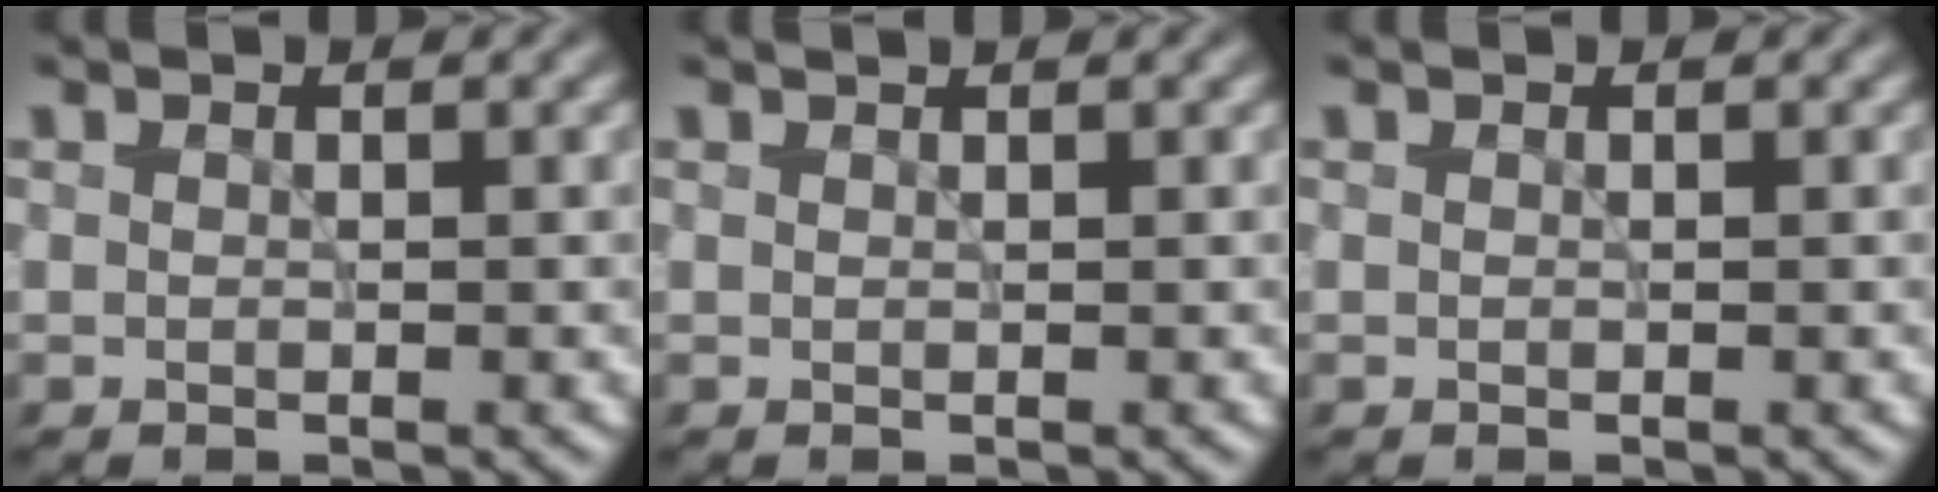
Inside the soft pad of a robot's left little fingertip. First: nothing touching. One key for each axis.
{"total": 0.5, "fx": 0.5, "fy": 0.0, "fz": 0.2, "tx": -0.002, "ty": 0.001, "tz": 0.006}
{"total": 0.0}